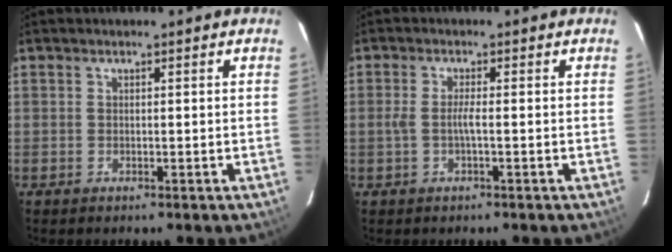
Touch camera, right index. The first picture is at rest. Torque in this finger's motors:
{"motor_torque": [0.50, -0.20, 0.31, 0.07]}